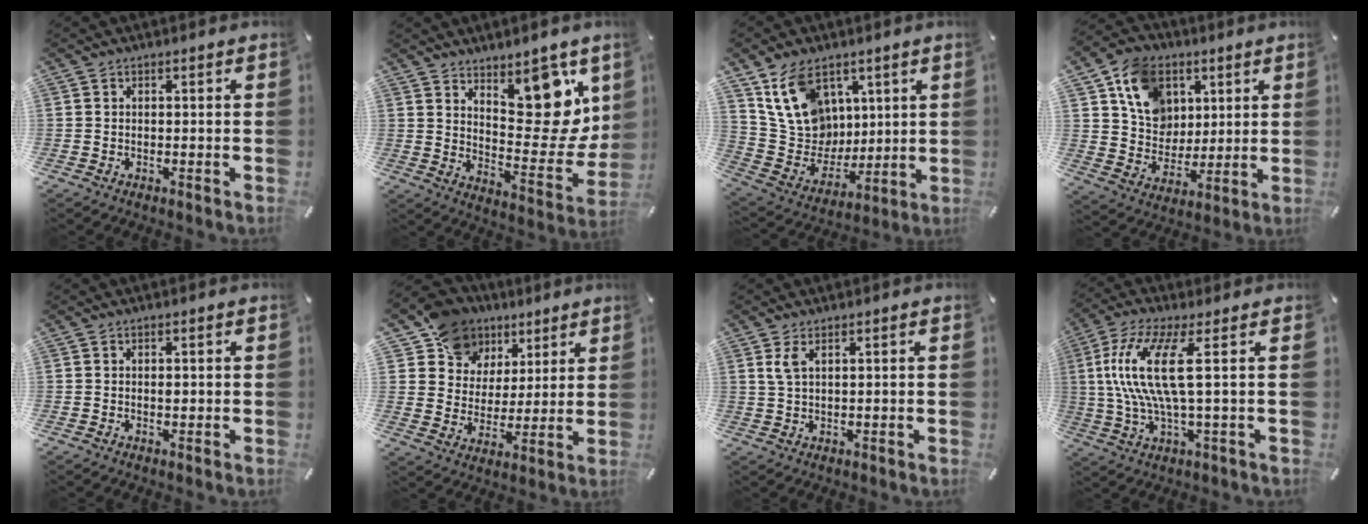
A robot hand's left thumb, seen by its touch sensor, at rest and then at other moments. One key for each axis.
{"total": 15.4, "fx": 9.9, "fy": 7.8, "fz": 8.9, "tx": -0.090, "ty": -0.088, "tz": 0.173}
{"total": 16.1, "fx": 8.0, "fy": 12.2, "fz": 6.6, "tx": -0.137, "ty": -0.032, "tz": 0.167}
{"total": 13.3, "fx": 5.1, "fy": 11.3, "fz": 4.7, "tx": -0.089, "ty": -0.008, "tz": 0.102}
{"total": 0.7, "fx": 0.0, "fy": 0.4, "fz": 0.6, "tx": -0.004, "ty": -0.003, "tz": -0.003}
{"total": 12.4, "fx": 7.6, "fy": 9.7, "fz": 2.0, "tx": -0.051, "ty": -0.048, "tz": 0.147}
{"total": 2.7, "fx": 1.3, "fy": 0.9, "fz": 2.2, "tx": -0.047, "ty": 0.004, "tz": 0.022}
{"total": 14.5, "fx": 2.4, "fy": 3.3, "fz": 14.0, "tx": -0.296, "ty": -0.013, "tz": 0.030}